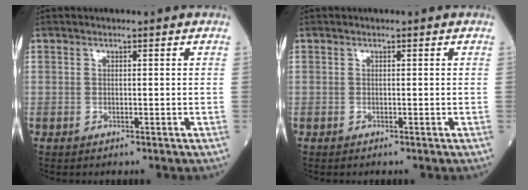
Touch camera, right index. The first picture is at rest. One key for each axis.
{"total": 0.0}